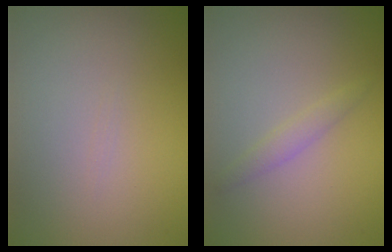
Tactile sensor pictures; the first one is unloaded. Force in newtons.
{"total": 1.2, "press": 1.2, "slide": 0.0}